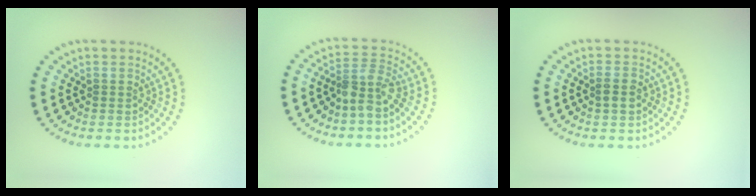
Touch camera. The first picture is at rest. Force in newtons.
{"total": 2.4, "press": 1.8, "slide": 1.6}
{"total": 1.4, "press": 1.4, "slide": 0.3}